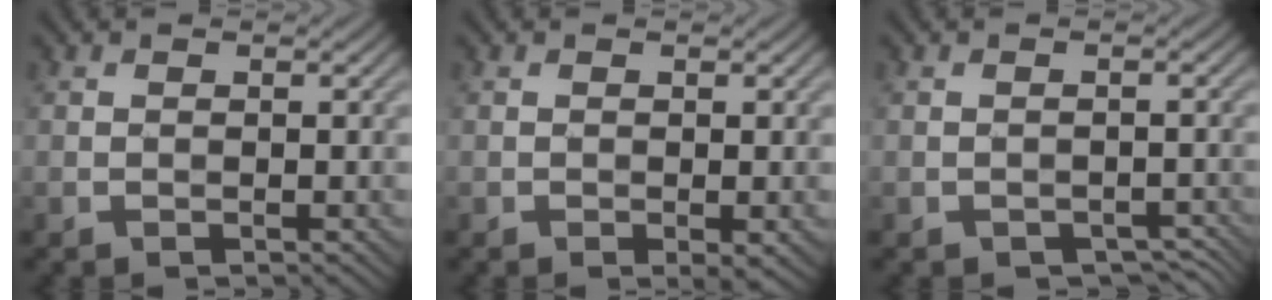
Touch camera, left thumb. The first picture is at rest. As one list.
[{"total": 1.0, "force": [-0.1, 0.3, 0.9], "torque": [-0.014, -0.003, -0.001]}, {"total": 1.4, "force": [-1.2, 0.7, 0.5], "torque": [-0.014, -0.008, -0.015]}]